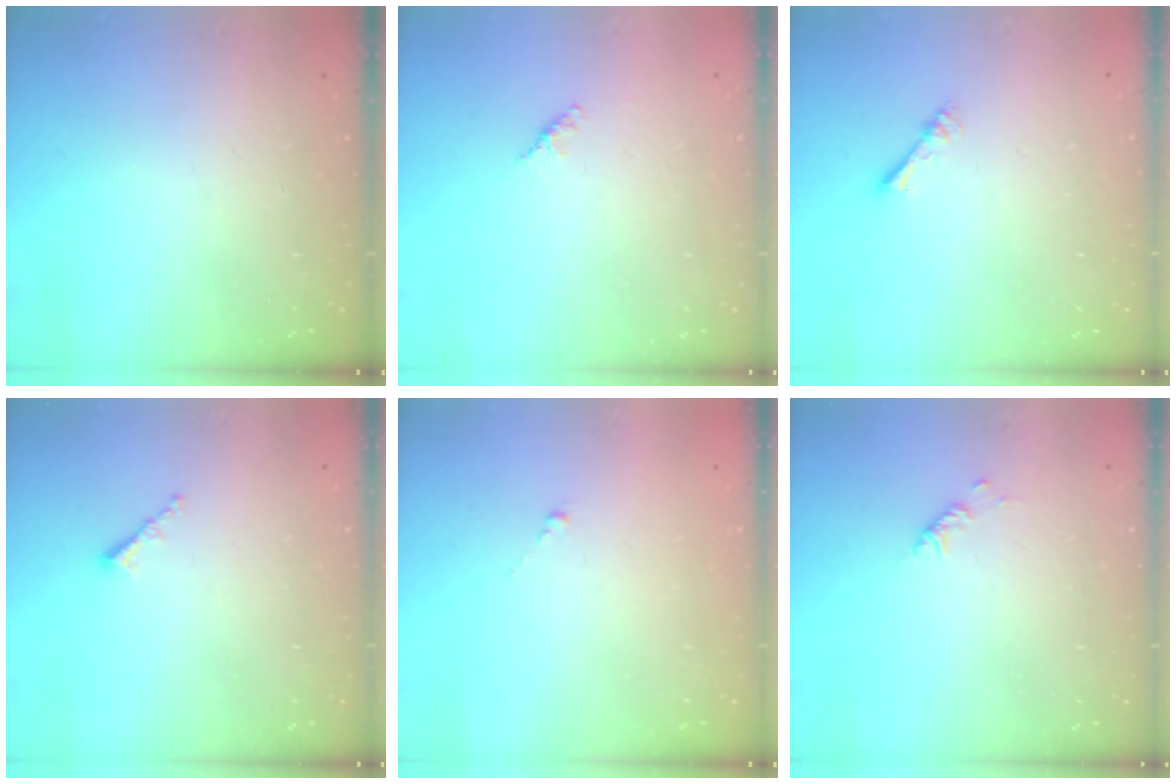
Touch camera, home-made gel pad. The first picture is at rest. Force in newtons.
{"total": 1.8, "press": 1.7, "slide": 0.6}
{"total": 2.4, "press": 2.4, "slide": 0.2}
{"total": 1.0, "press": 0.9, "slide": 0.4}
{"total": 0.0}
{"total": 2.9, "press": 2.9, "slide": 0.6}